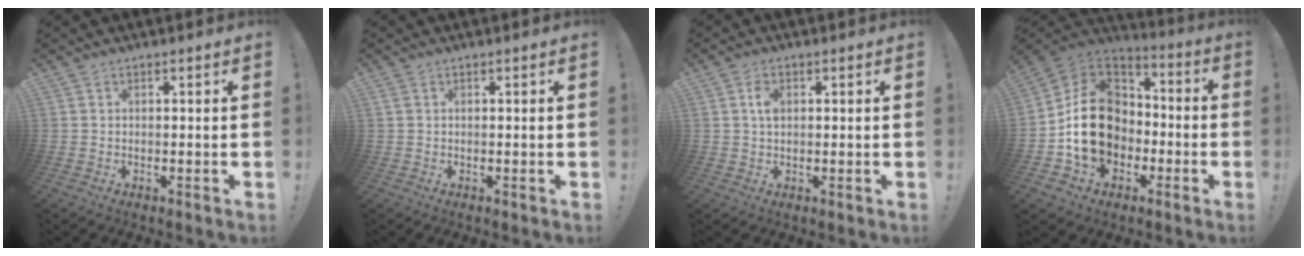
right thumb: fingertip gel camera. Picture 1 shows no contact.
{"total": 0.5, "force": [0.2, 0.3, 0.3], "torque": [-0.015, 0.005, 0.005]}
{"total": 3.4, "force": [0.8, 2.2, 2.6], "torque": [-0.042, 0.003, 0.010]}
{"total": 20.0, "force": [-2.9, 15.9, 11.7], "torque": [-0.201, 0.032, -0.033]}